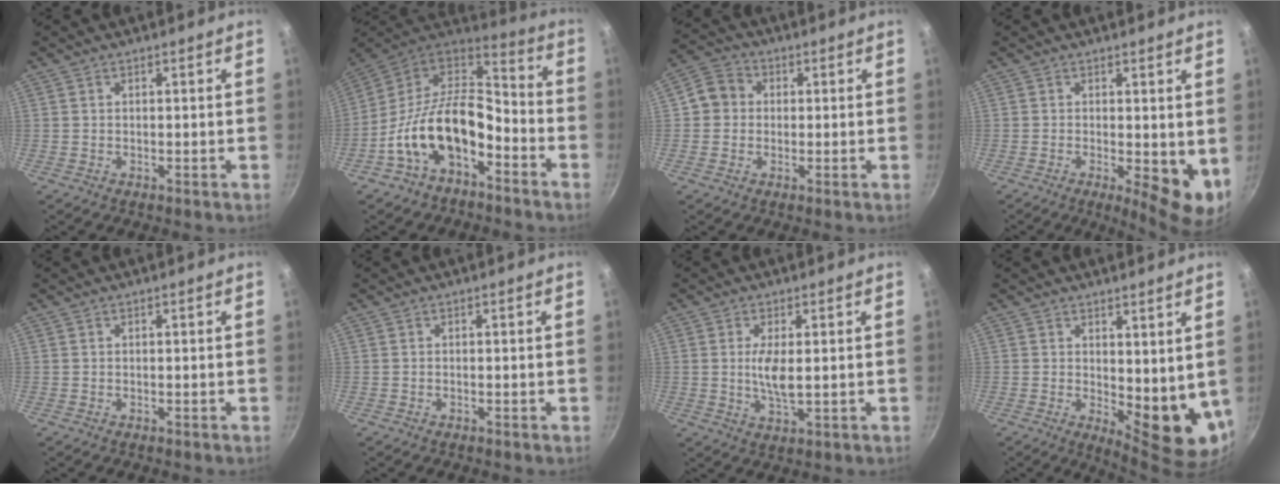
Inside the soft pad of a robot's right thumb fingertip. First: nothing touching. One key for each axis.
{"total": 16.8, "fx": -6.4, "fy": 9.5, "fz": 12.3, "tx": -0.207, "ty": 0.064, "tz": -0.125}
{"total": 4.6, "fx": 0.1, "fy": 4.4, "fz": 1.5, "tx": 0.003, "ty": 0.007, "tz": -0.016}
{"total": 6.5, "fx": -0.6, "fy": 1.6, "fz": 6.3, "tx": -0.075, "ty": -0.015, "tz": -0.001}
{"total": 0.0}
{"total": 0.0}
{"total": 5.2, "fx": 0.5, "fy": 1.7, "fz": 4.9, "tx": -0.100, "ty": -0.007, "tz": 0.012}
{"total": 9.0, "fx": 2.2, "fy": 3.7, "fz": 8.0, "tx": -0.083, "ty": -0.036, "tz": 0.043}